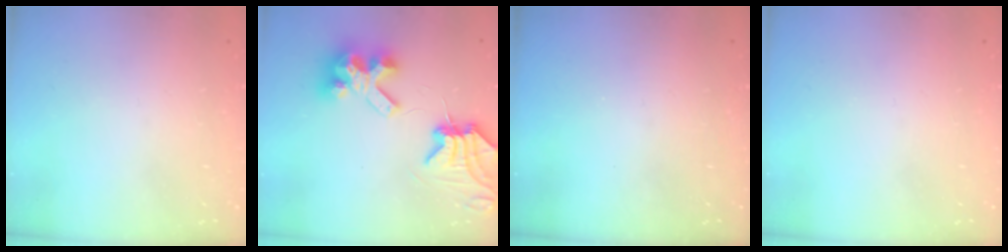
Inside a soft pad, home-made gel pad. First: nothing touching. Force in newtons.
{"total": 9.8, "press": 9.7, "slide": 1.2}
{"total": 0.0}
{"total": 0.0}